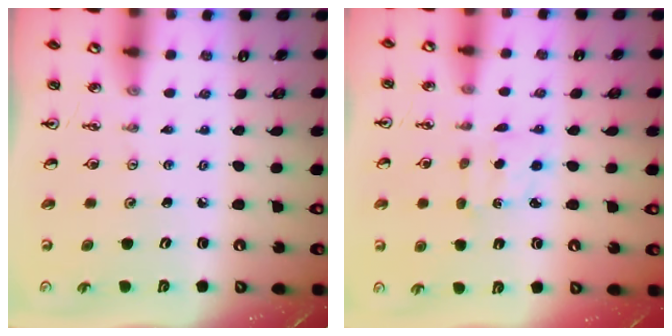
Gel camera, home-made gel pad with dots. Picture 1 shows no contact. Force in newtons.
{"total": 1.8, "press": 1.7, "slide": 0.7}